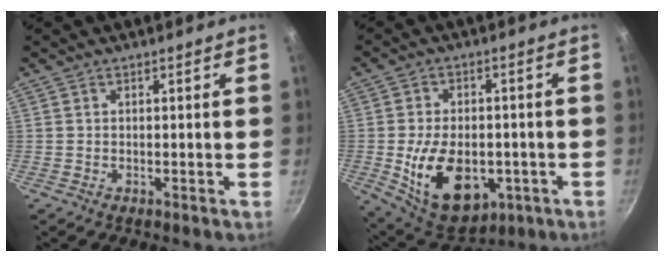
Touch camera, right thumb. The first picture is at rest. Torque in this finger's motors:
{"motor_torque": [-0.20, 0.96, 0.48, 0.33, 0.34]}